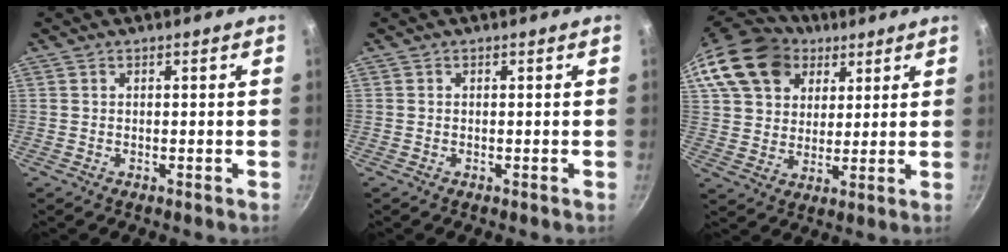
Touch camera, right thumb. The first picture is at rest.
{"total": 0.0}
{"total": 20.1, "force": [9.5, 14.8, 9.7], "torque": [-0.179, 0.015, 0.171]}